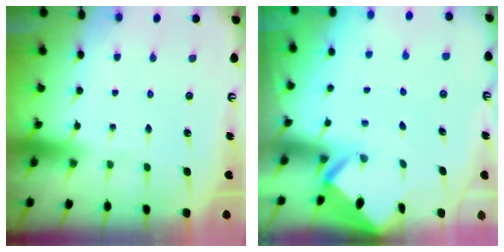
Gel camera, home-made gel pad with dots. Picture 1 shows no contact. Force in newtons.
{"total": 2.0, "press": 2.0, "slide": 0.2}